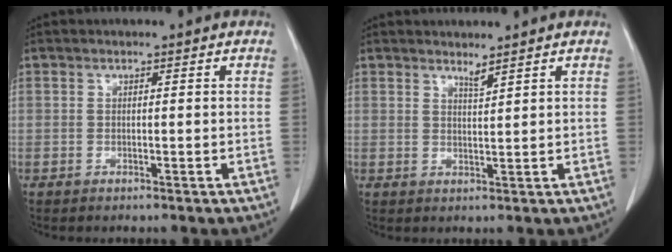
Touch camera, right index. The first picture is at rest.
{"total": 1.5, "force": [1.4, -0.3, 0.5], "torque": [-0.009, -0.011, 0.026]}